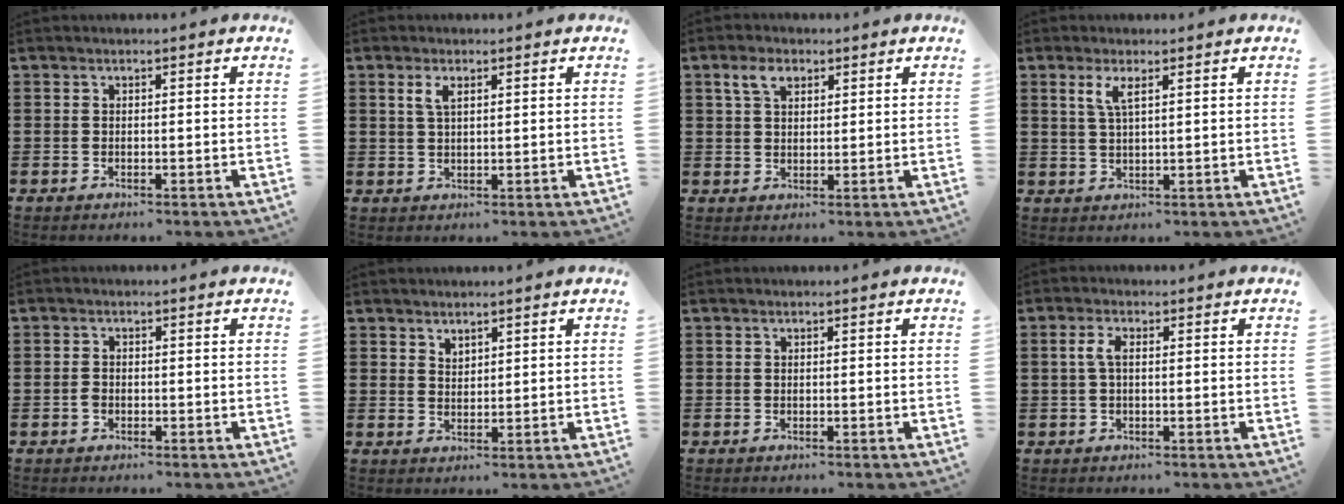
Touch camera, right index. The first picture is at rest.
{"total": 2.6, "force": [1.1, 1.0, 2.1], "torque": [-0.045, 0.006, 0.018]}
{"total": 3.8, "force": [2.1, 2.0, 2.4], "torque": [-0.055, 0.010, 0.038]}
{"total": 3.1, "force": [1.5, 0.7, 2.6], "torque": [-0.056, 0.004, 0.024]}
{"total": 1.3, "force": [-0.5, 0.8, 0.8], "torque": [-0.018, -0.001, -0.010]}
{"total": 1.9, "force": [1.7, 0.8, 0.1], "torque": [-0.004, 0.002, 0.033]}
{"total": 0.0}
{"total": 2.7, "force": [0.1, 1.0, 2.5], "torque": [-0.064, -0.001, -0.004]}